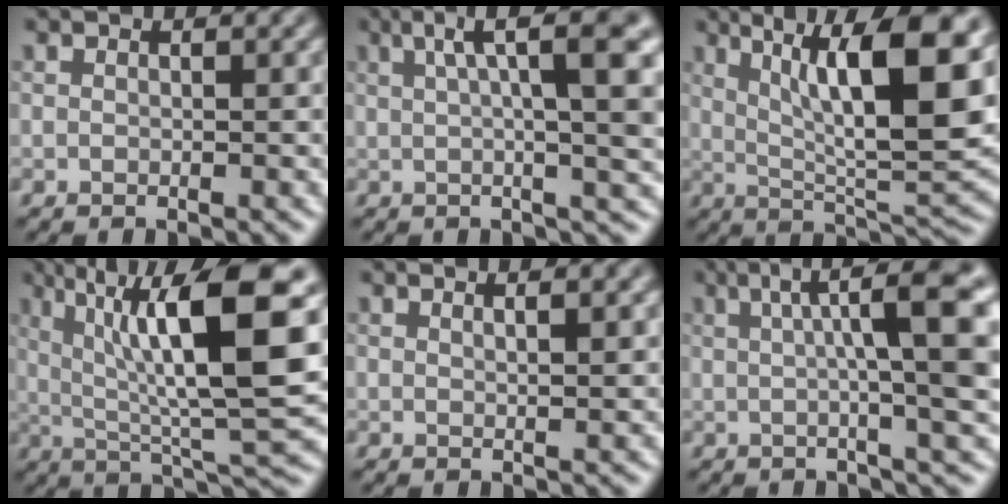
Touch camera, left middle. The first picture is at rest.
{"total": 8.1, "force": [2.8, 1.2, 7.5], "torque": [-0.103, 0.023, 0.060]}
{"total": 12.2, "force": [3.8, 3.2, 11.2], "torque": [-0.169, 0.005, 0.079]}
{"total": 12.1, "force": [2.7, 2.7, 11.5], "torque": [-0.193, 0.009, 0.059]}
{"total": 1.7, "force": [1.0, 0.6, 1.2], "torque": [0.004, 0.013, 0.003]}
{"total": 9.8, "force": [2.5, 1.6, 9.3], "torque": [-0.120, 0.022, 0.052]}